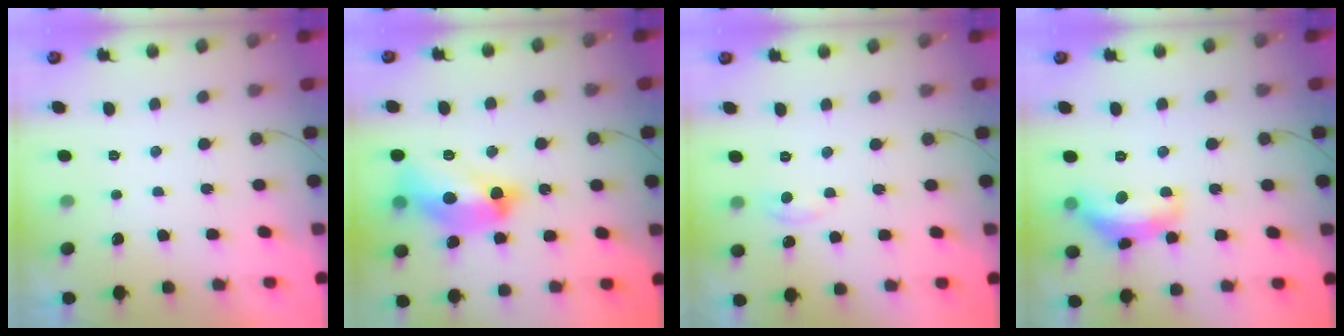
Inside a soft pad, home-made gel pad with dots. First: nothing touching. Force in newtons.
{"total": 16.1, "press": 16.1, "slide": 1.8}
{"total": 3.6, "press": 3.6, "slide": 0.5}
{"total": 14.0, "press": 14.0, "slide": 0.8}